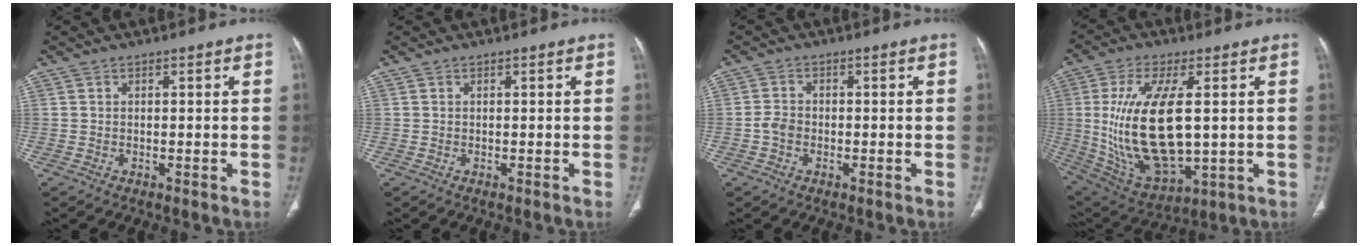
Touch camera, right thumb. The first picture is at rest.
{"total": 0.0}
{"total": 2.4, "force": [-0.8, 1.9, 1.3], "torque": [-0.021, 0.008, -0.021]}
{"total": 20.9, "force": [1.1, 9.6, 18.6], "torque": [-0.366, -0.015, 0.042]}